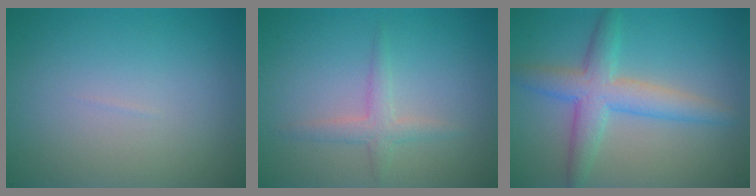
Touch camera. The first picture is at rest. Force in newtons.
{"total": 1.9, "press": 1.9, "slide": 0.1}
{"total": 4.7, "press": 4.7, "slide": 0.1}